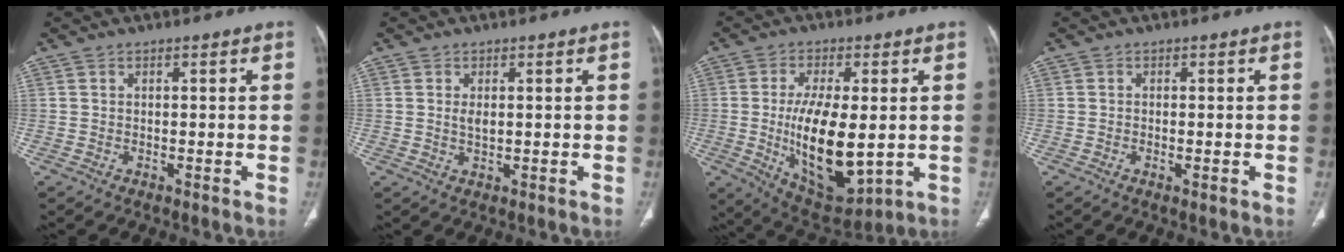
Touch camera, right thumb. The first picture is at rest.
{"total": 1.8, "force": [0.4, 0.9, 1.5], "torque": [-0.029, -0.004, 0.010]}
{"total": 16.6, "force": [-1.3, 7.2, 14.9], "torque": [-0.245, -0.021, -0.002]}
{"total": 1.3, "force": [-0.4, 0.4, 1.2], "torque": [-0.020, -0.003, -0.005]}